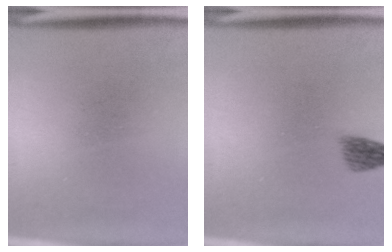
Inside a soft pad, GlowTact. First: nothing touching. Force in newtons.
{"total": 2.4}